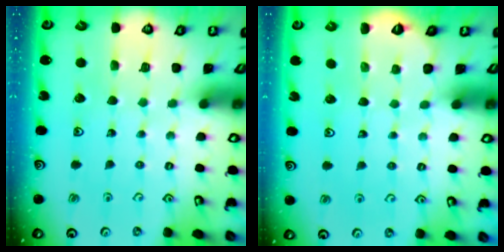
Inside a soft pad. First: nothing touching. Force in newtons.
{"total": 1.9, "press": 0.5, "slide": 1.9}